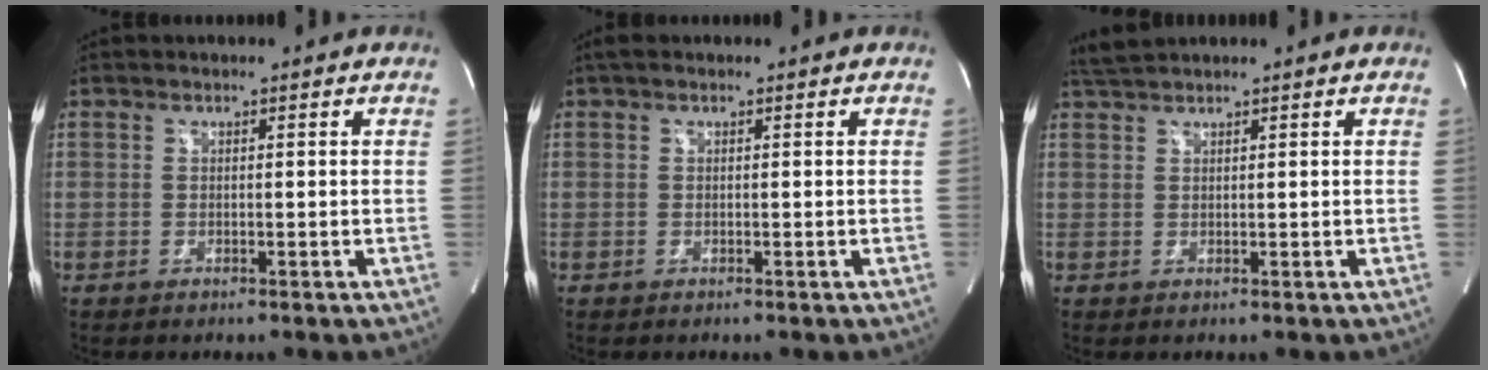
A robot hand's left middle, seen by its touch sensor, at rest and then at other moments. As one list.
[{"total": 1.4, "force": [0.9, 0.6, 0.8], "torque": [-0.021, 0.021, 0.014]}, {"total": 2.3, "force": [2.2, -0.3, 0.6], "torque": [-0.018, 0.015, 0.049]}]